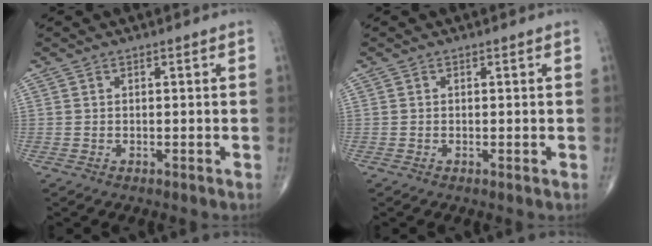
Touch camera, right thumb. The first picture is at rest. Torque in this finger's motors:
{"motor_torque": [0.30, 0.11, -0.07, -0.13, -0.02]}